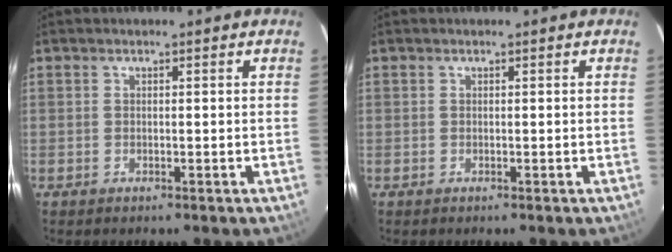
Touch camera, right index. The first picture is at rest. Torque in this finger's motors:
{"motor_torque": [0.21, 0.01, 0.03, 0.01]}